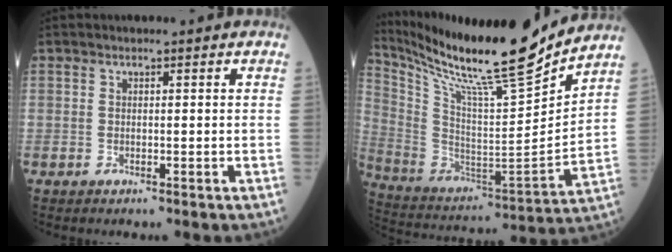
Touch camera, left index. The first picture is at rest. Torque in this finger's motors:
{"motor_torque": [0.84, -1.30, 0.05, 0.11]}